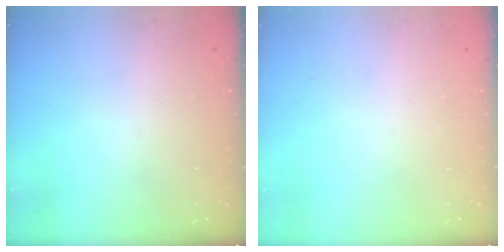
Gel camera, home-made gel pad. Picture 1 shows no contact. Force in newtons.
{"total": 0.0}